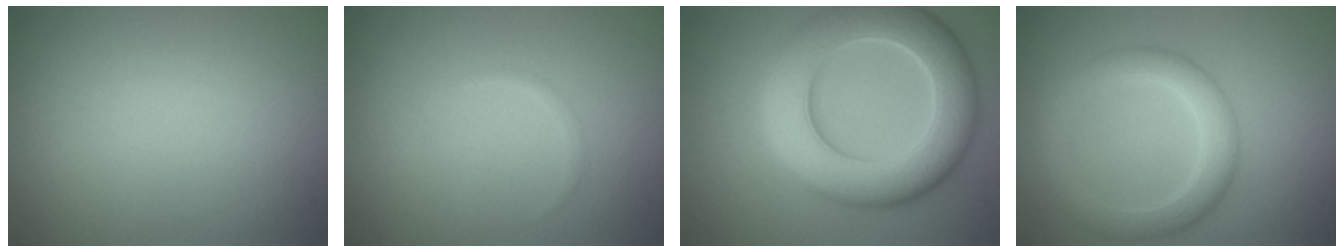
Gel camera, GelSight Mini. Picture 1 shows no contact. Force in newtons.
{"total": 0.5, "press": 0.5, "slide": 0.0}
{"total": 10.0, "press": 9.9, "slide": 0.7}
{"total": 3.9, "press": 3.9, "slide": 0.1}